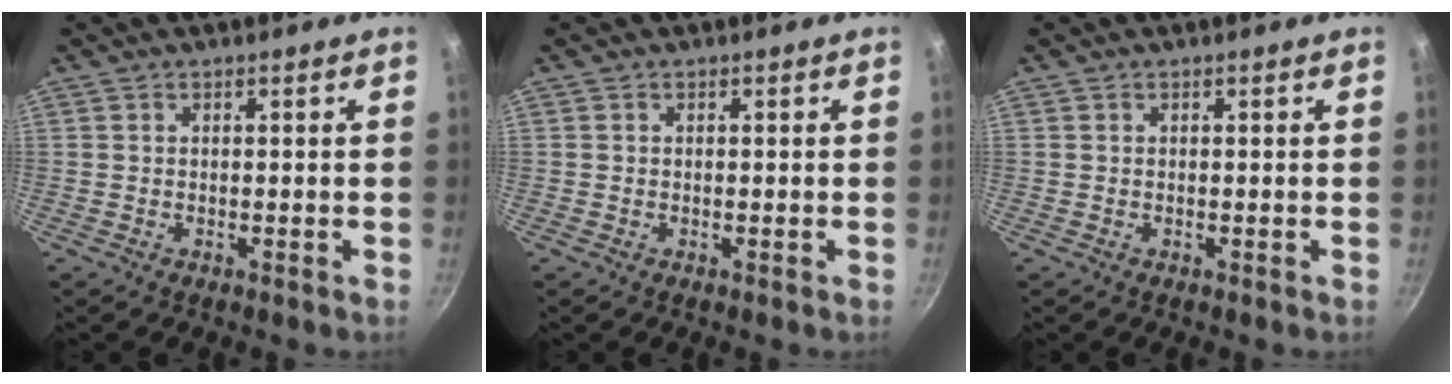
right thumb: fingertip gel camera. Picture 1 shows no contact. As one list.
[{"total": 0.0}, {"total": 0.0}]